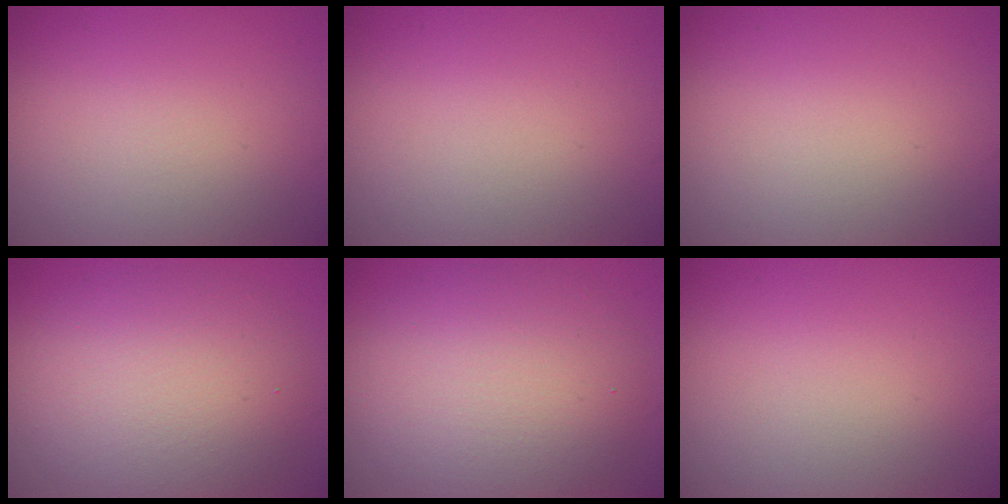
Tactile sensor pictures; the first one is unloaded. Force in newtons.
{"total": 0.0}
{"total": 0.0}
{"total": 7.1, "press": 7.0, "slide": 0.6}
{"total": 7.9, "press": 7.9, "slide": 0.6}
{"total": 0.0}